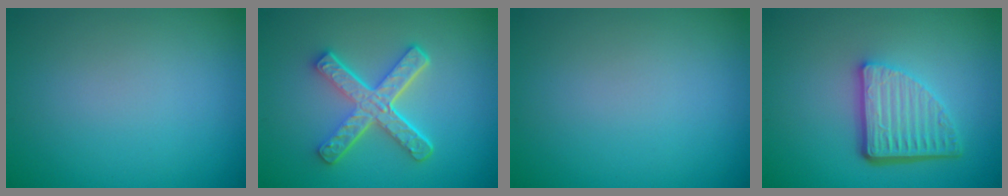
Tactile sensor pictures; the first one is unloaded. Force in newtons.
{"total": 5.4, "press": 3.8, "slide": 3.8}
{"total": 0.0}
{"total": 5.1, "press": 3.6, "slide": 3.7}